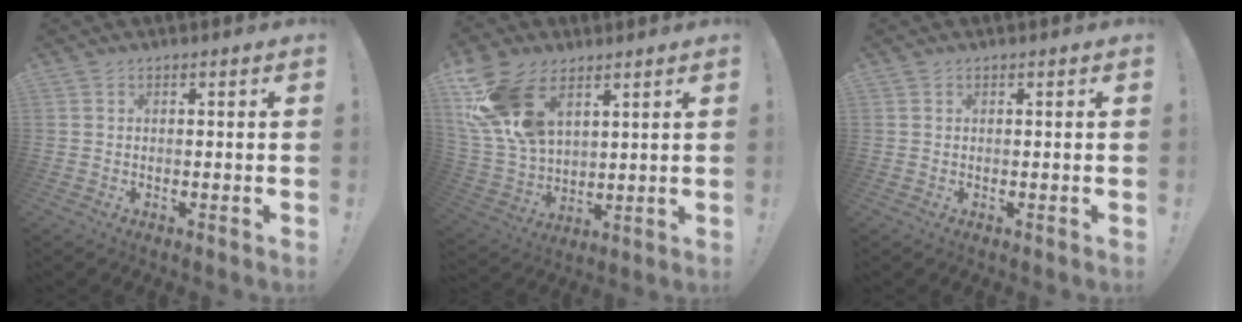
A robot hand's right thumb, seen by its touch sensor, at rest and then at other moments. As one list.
[{"total": 19.0, "force": [9.0, 11.6, 12.0], "torque": [-0.244, -0.042, 0.173]}, {"total": 0.0}]